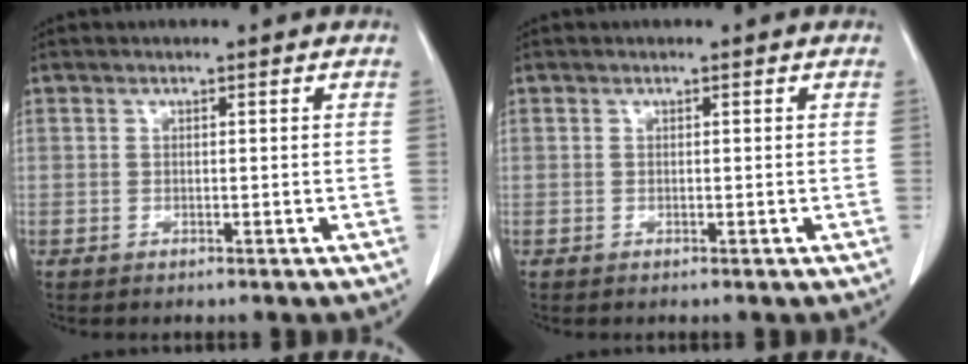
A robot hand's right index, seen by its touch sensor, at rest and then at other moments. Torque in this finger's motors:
{"motor_torque": [0.00, 0.00, 0.01, 0.00]}